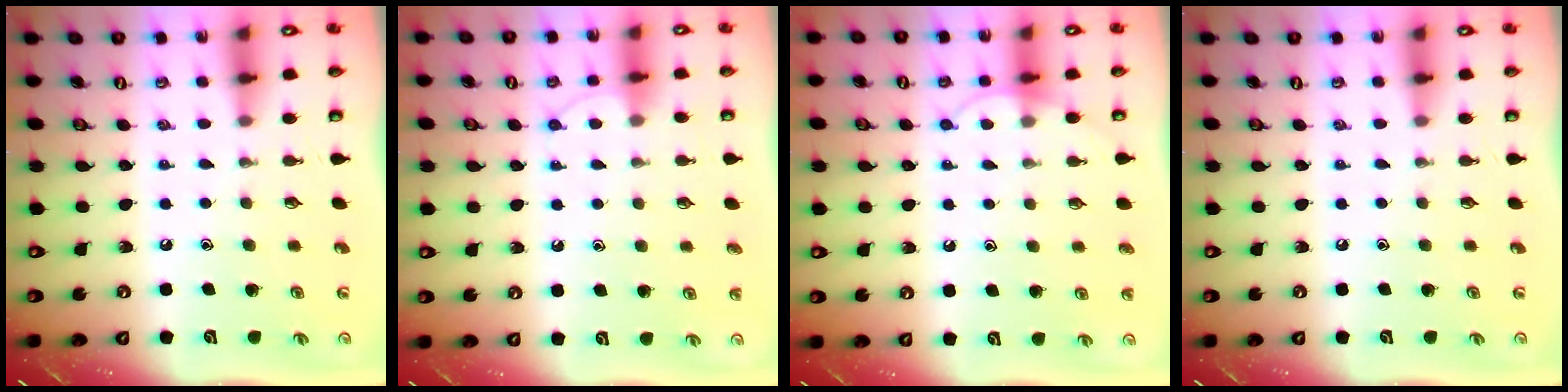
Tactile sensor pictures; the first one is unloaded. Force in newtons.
{"total": 5.3, "press": 5.3, "slide": 0.5}
{"total": 5.4, "press": 5.4, "slide": 0.5}
{"total": 0.0}